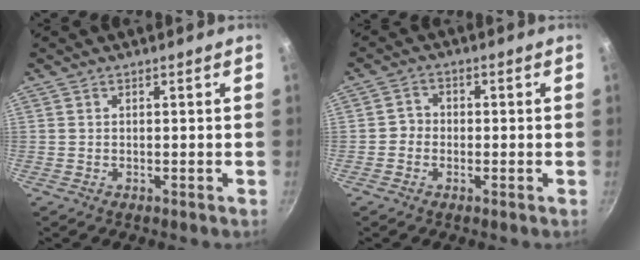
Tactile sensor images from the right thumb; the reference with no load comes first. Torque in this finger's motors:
{"motor_torque": [-0.02, -0.11, -0.29, -0.02, 0.03]}